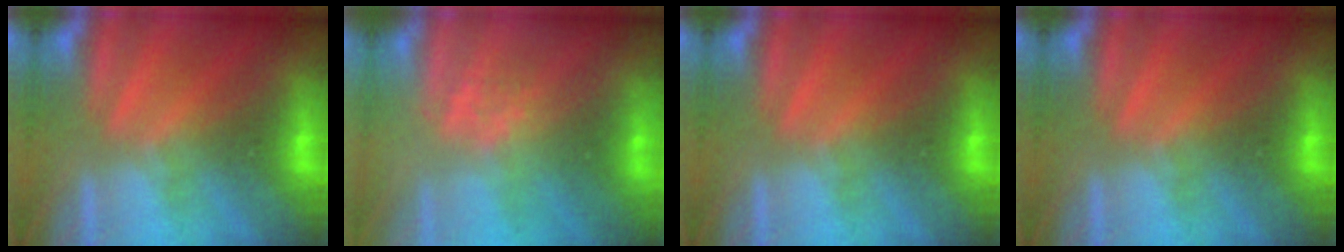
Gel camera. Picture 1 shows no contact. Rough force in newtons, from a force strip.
{"total": 2.8}
{"total": 0.0}
{"total": 0.0}